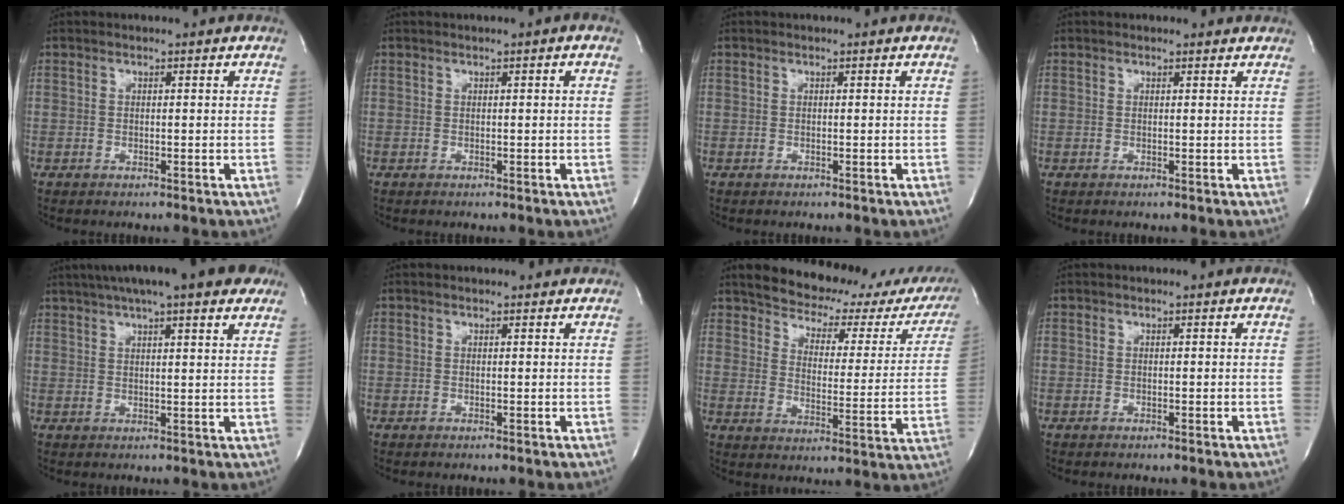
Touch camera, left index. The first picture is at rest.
{"total": 0.5, "force": [0.0, 0.1, 0.5], "torque": [-0.009, -0.001, -0.002]}
{"total": 0.0}
{"total": 1.4, "force": [1.3, 0.5, 0.0], "torque": [-0.007, 0.002, 0.006]}
{"total": 16.4, "force": [12.5, 2.4, 10.4], "torque": [-0.167, 0.043, 0.160]}
{"total": 0.6, "force": [0.6, 0.2, 0.0], "torque": [-0.006, 0.004, 0.005]}
{"total": 20.0, "force": [17.6, 6.6, 6.8], "torque": [-0.078, -0.034, 0.201]}
{"total": 0.0}